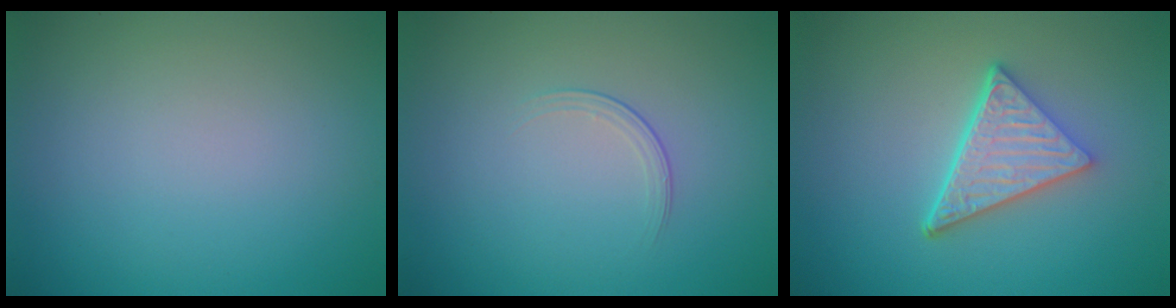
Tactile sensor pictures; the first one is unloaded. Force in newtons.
{"total": 1.3, "press": 0.5, "slide": 1.2}
{"total": 5.2, "press": 3.7, "slide": 3.6}